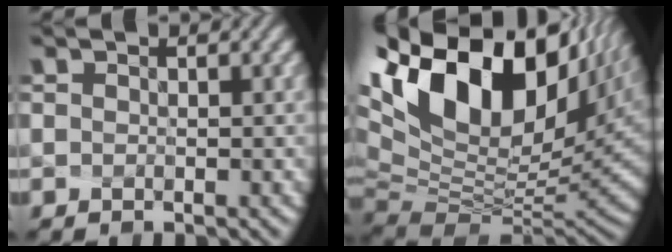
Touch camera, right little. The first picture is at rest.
{"total": 17.9, "force": [6.9, 9.6, 13.4], "torque": [-0.257, 0.015, 0.149]}